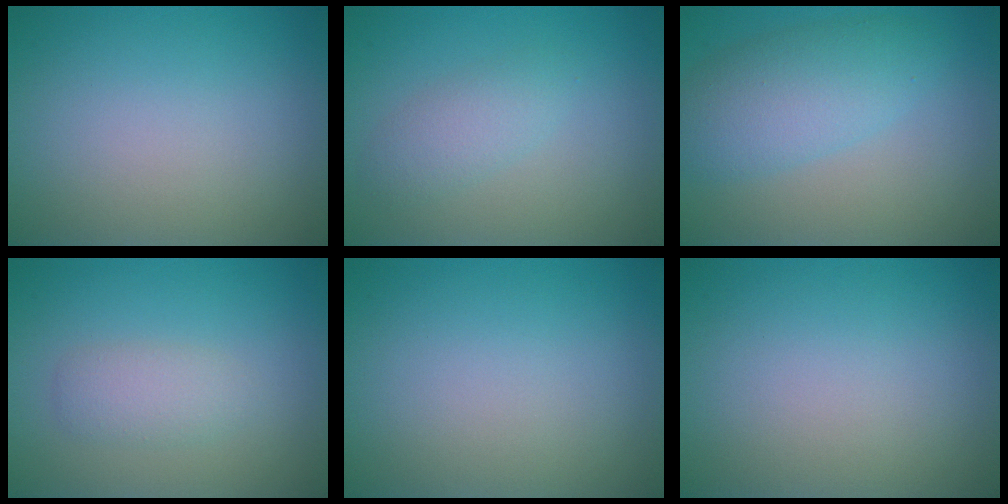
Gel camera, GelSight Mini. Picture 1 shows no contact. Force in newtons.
{"total": 2.2, "press": 2.2, "slide": 0.0}
{"total": 4.9, "press": 4.9, "slide": 0.1}
{"total": 2.0, "press": 2.0, "slide": 0.2}
{"total": 0.0}
{"total": 0.0}